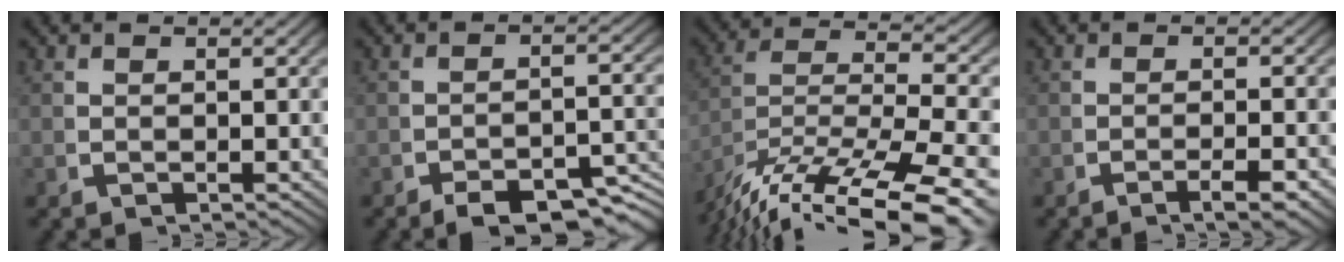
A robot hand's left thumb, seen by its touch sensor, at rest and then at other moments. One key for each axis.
{"total": 5.5, "fx": -4.0, "fy": 2.0, "fz": 3.2, "tx": -0.043, "ty": -0.014, "tz": -0.060}
{"total": 13.4, "fx": -5.3, "fy": 8.3, "fz": 9.1, "tx": -0.206, "ty": -0.057, "tz": -0.053}
{"total": 2.6, "fx": -1.5, "fy": 0.6, "fz": 2.1, "tx": -0.030, "ty": -0.001, "tz": -0.029}